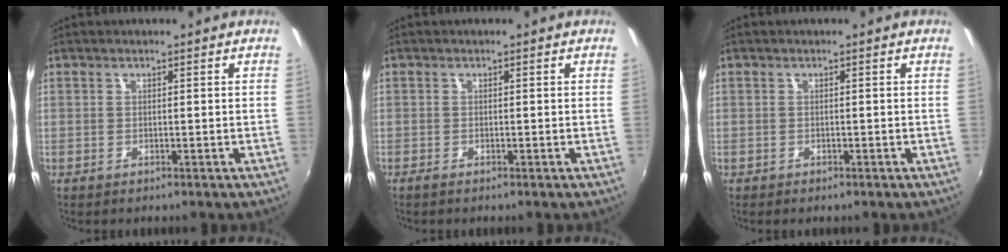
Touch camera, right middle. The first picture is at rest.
{"total": 0.9, "force": [-0.7, 0.1, 0.5], "torque": [-0.010, -0.005, -0.015]}
{"total": 0.5, "force": [-0.4, 0.4, 0.1], "torque": [-0.004, -0.002, -0.007]}